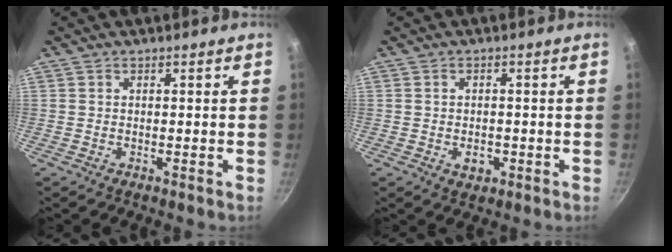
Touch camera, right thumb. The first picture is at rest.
{"total": 3.2, "force": [-0.9, 2.2, 2.1], "torque": [-0.028, 0.003, -0.010]}